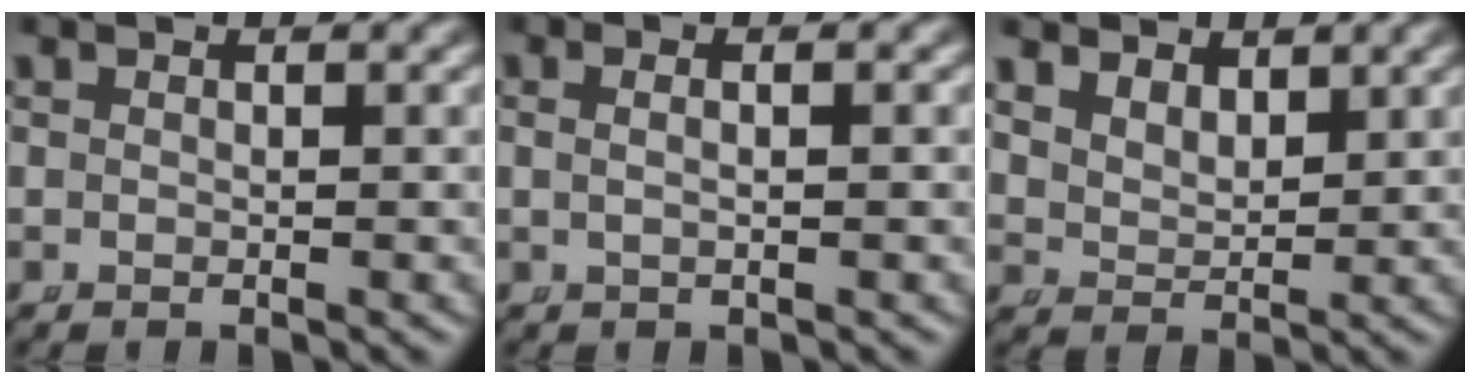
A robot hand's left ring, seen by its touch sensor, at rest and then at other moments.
{"total": 1.3, "force": [-0.1, 0.0, 1.3], "torque": [-0.027, -0.004, 0.003]}
{"total": 3.8, "force": [2.5, 2.4, 1.6], "torque": [-0.046, -0.015, 0.055]}